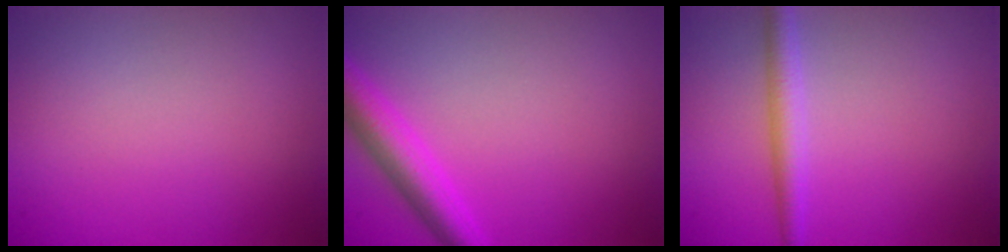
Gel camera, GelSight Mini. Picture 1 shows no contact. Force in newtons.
{"total": 4.1, "press": 4.1, "slide": 0.2}
{"total": 2.3, "press": 2.3, "slide": 0.0}